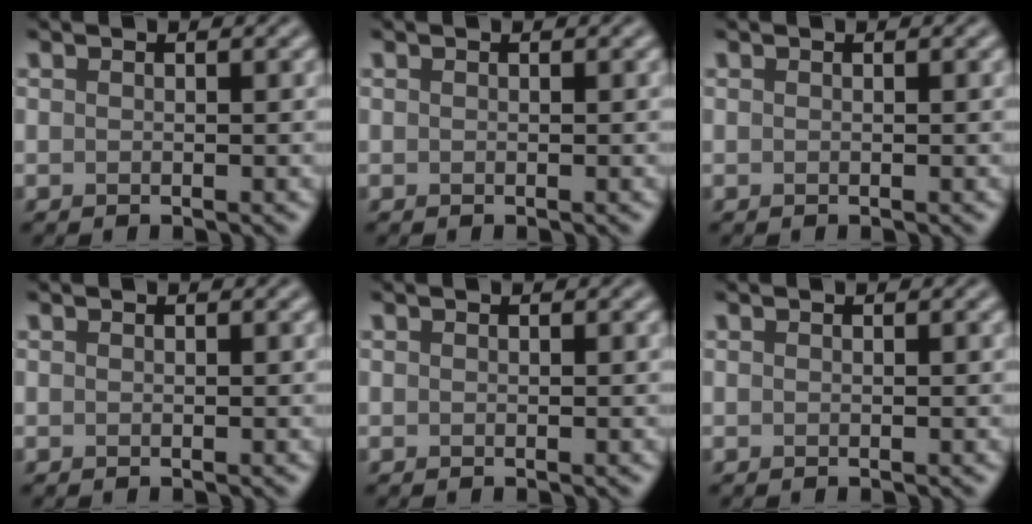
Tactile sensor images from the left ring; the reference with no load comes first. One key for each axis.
{"total": 0.0}
{"total": 0.0}
{"total": 0.0}
{"total": 0.0}
{"total": 0.0}